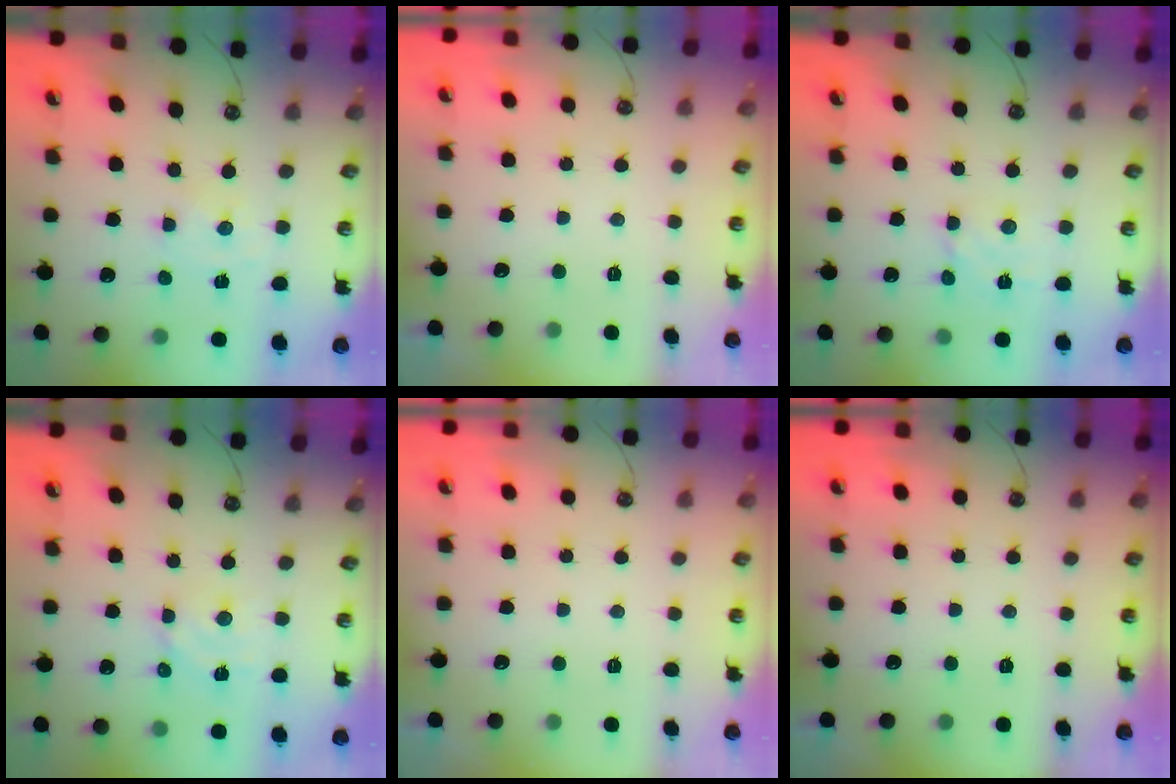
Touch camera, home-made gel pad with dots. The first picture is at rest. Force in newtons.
{"total": 0.0}
{"total": 3.2, "press": 3.2, "slide": 0.5}
{"total": 4.3, "press": 4.3, "slide": 0.7}
{"total": 0.0}
{"total": 0.0}